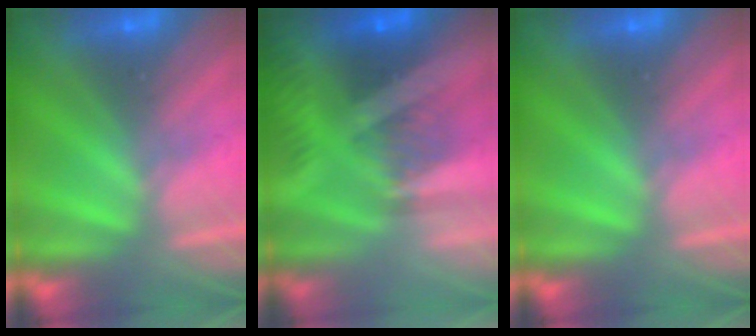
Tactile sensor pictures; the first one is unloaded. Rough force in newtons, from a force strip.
{"total": 9.6}
{"total": 0.0}